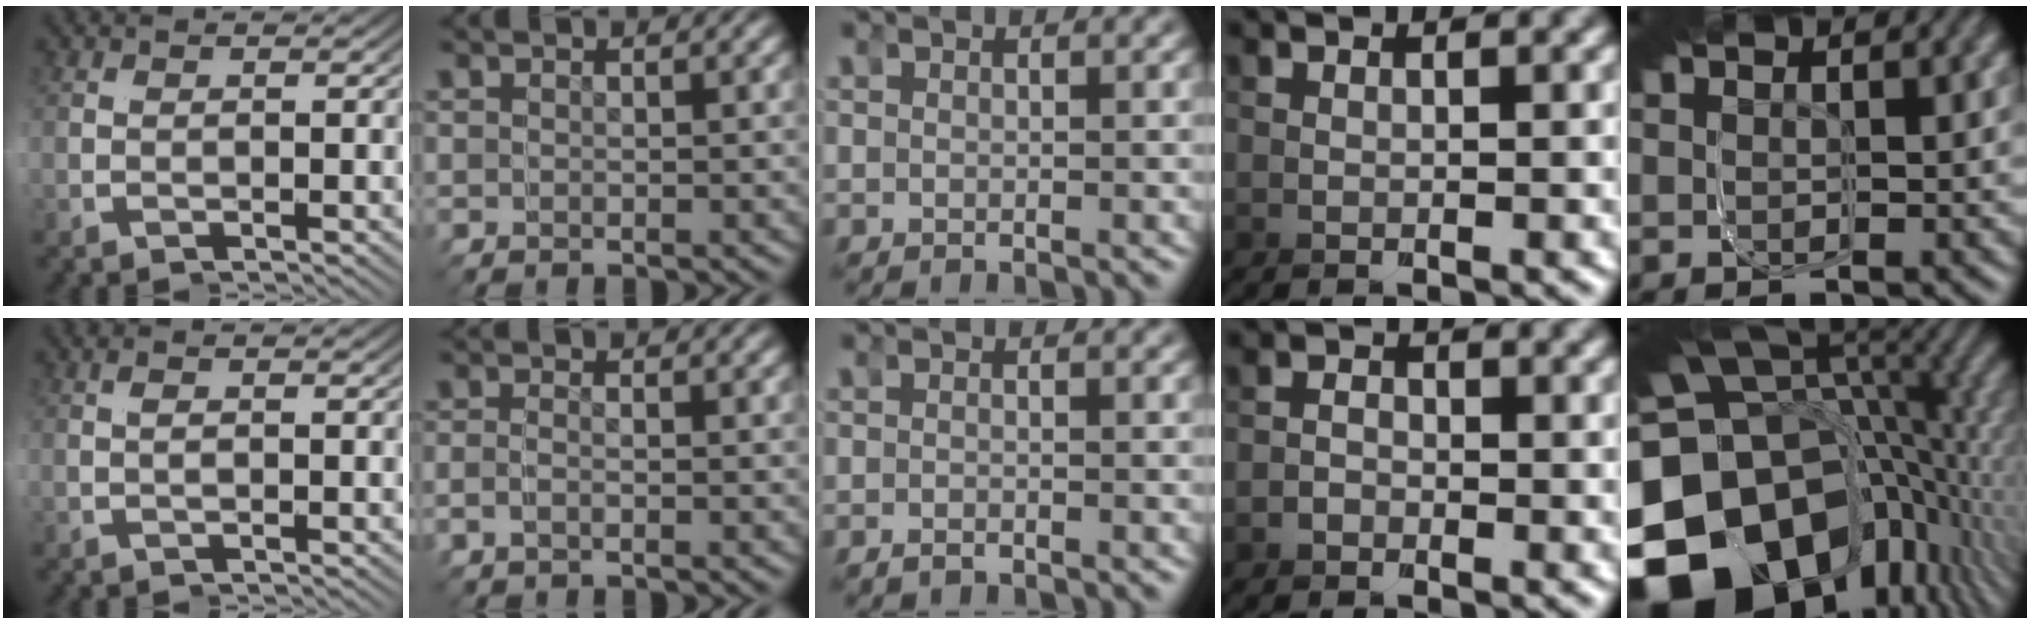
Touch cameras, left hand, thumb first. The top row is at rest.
{"thumb": {"total": 0.7, "force": [-0.1, -0.5, 0.6], "torque": [-0.008, 0.005, -0.007]}, "index": {"total": 3.3, "force": [-2.0, -2.6, -0.6], "torque": [0.006, 0.000, -0.032]}, "middle": {"total": 0.9, "force": [-0.8, 0.3, 0.2], "torque": [-0.012, -0.002, -0.017]}, "ring": {"total": 3.2, "force": [-1.5, -0.3, -2.8], "torque": [0.016, -0.018, -0.022]}, "little": {"total": 23.7, "force": [-7.5, 15.1, 16.7], "torque": [-0.283, -0.069, -0.101]}}